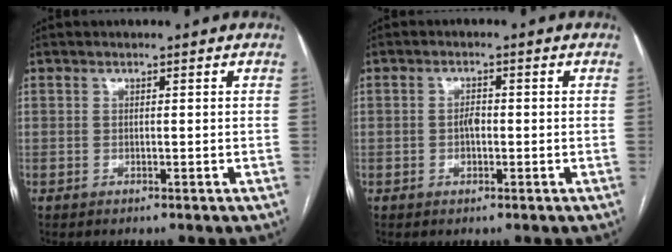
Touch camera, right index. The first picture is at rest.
{"total": 2.0, "force": [-0.4, 1.1, 1.6], "torque": [-0.025, 0.004, -0.005]}